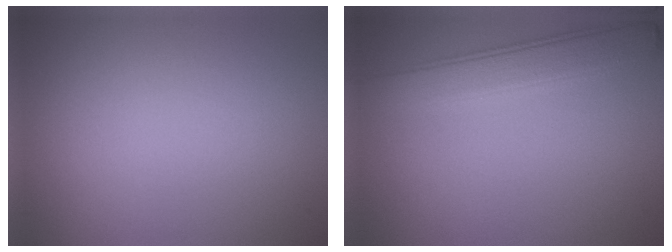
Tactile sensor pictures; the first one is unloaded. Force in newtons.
{"total": 4.2, "press": 4.2, "slide": 0.2}